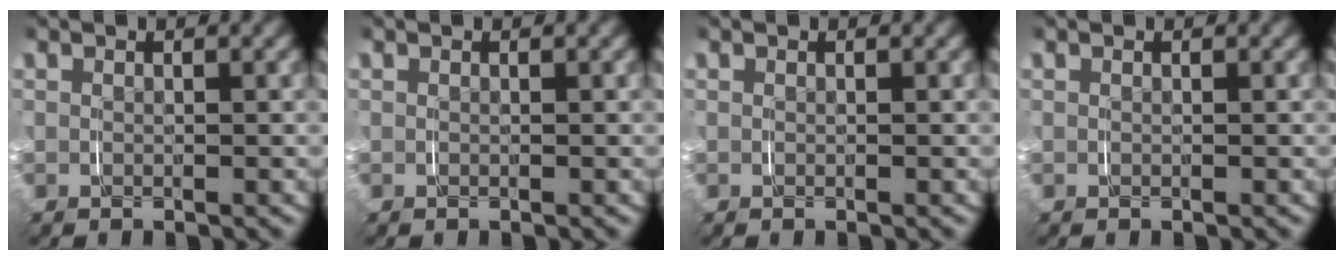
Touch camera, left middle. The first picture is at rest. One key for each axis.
{"total": 0.0}
{"total": 0.0}
{"total": 0.0}